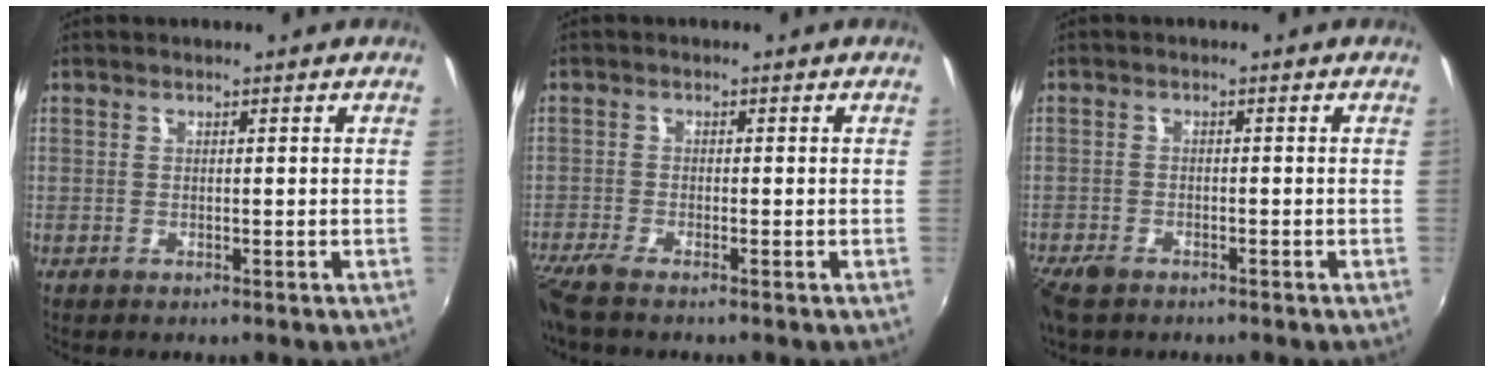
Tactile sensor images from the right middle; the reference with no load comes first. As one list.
[{"total": 3.8, "force": [-3.1, 0.1, 2.2], "torque": [-0.059, -0.015, -0.064]}, {"total": 4.4, "force": [-3.4, 2.0, 2.0], "torque": [-0.056, -0.016, -0.068]}]